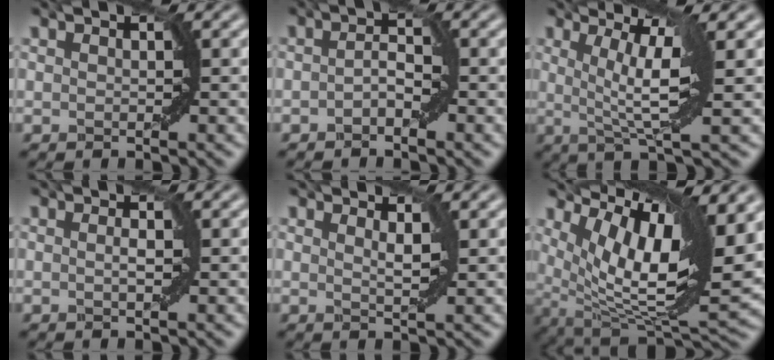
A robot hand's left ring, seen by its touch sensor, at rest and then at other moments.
{"total": 1.6, "force": [-1.4, 0.3, 0.7], "torque": [-0.019, 0.014, -0.020]}
{"total": 5.1, "force": [0.3, 0.7, 5.0], "torque": [-0.092, 0.000, 0.013]}
{"total": 0.7, "force": [-0.4, 0.1, 0.5], "torque": [-0.008, -0.001, -0.004]}
{"total": 0.9, "force": [0.5, 0.2, 0.7], "torque": [-0.006, -0.002, 0.012]}
{"total": 11.9, "force": [5.4, 3.8, 9.9], "torque": [-0.179, 0.009, 0.109]}